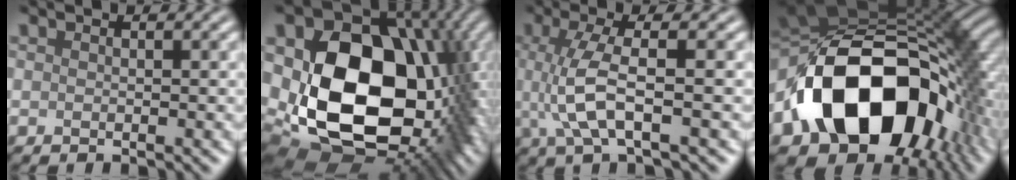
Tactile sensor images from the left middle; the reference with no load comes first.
{"total": 19.4, "force": [0.2, 13.8, 13.6], "torque": [-0.261, -0.045, 0.034]}
{"total": 4.5, "force": [0.0, 0.9, 4.4], "torque": [-0.106, -0.001, 0.002]}
{"total": 17.9, "force": [-3.7, 12.4, 12.4], "torque": [-0.221, -0.011, -0.066]}